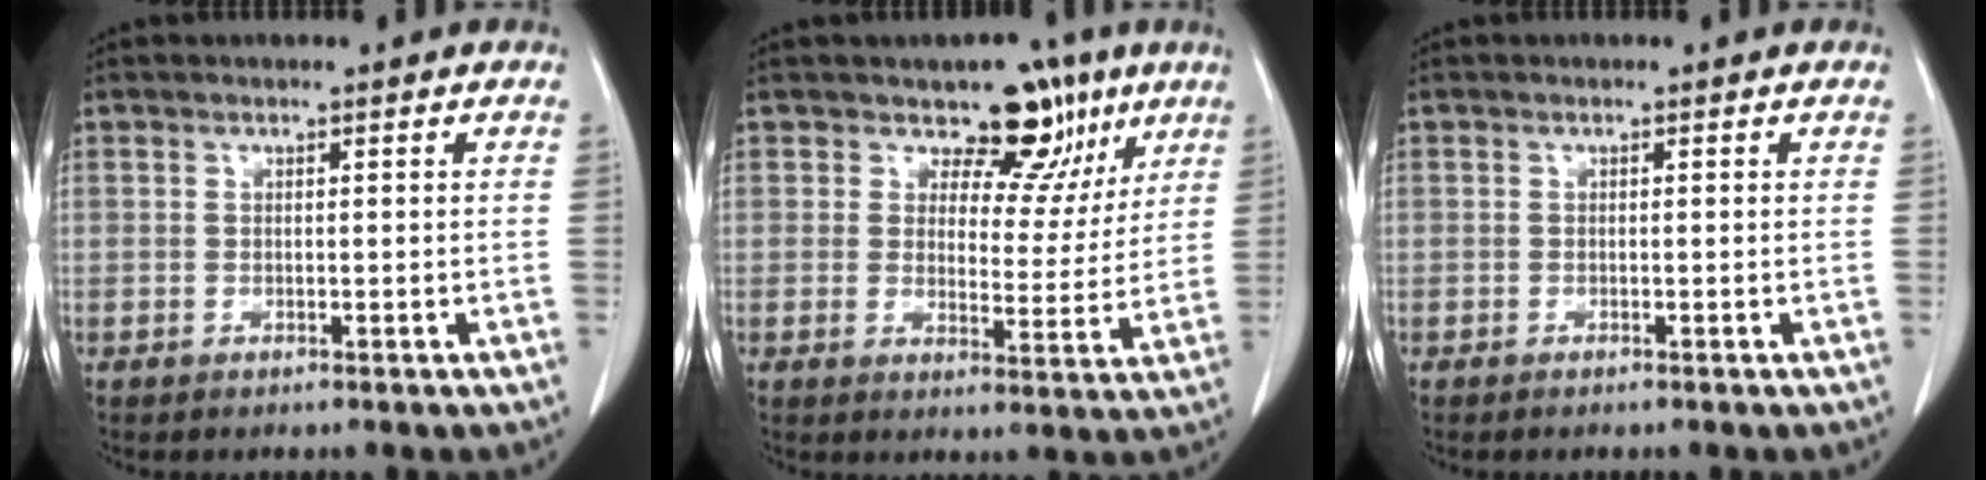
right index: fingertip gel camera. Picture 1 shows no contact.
{"total": 8.4, "force": [5.8, 5.1, 3.4], "torque": [-0.022, 0.000, 0.076]}
{"total": 0.0}